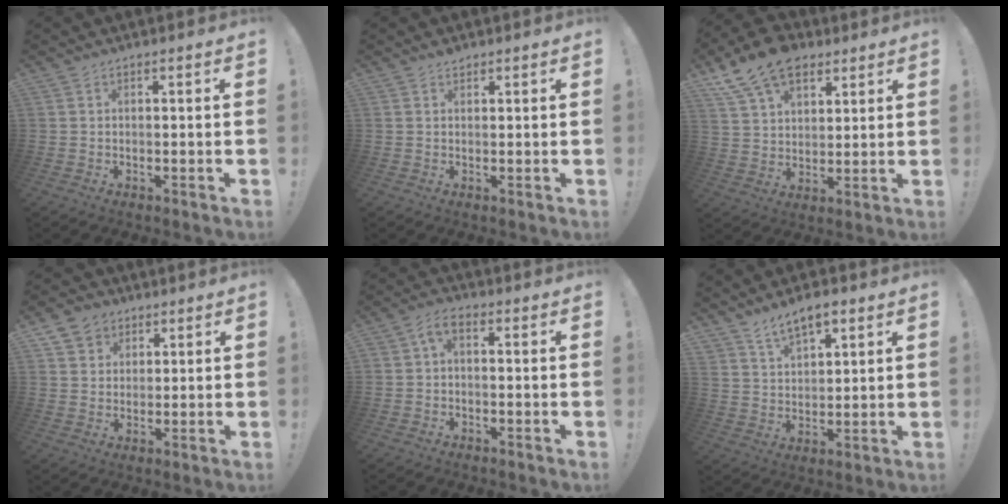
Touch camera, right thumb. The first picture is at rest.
{"total": 1.4, "force": [1.3, 0.5, 0.3], "torque": [0.003, -0.008, 0.023]}
{"total": 14.4, "force": [8.8, 9.2, 6.8], "torque": [-0.112, -0.047, 0.167]}
{"total": 6.4, "force": [3.5, 5.2, 1.3], "torque": [-0.012, -0.022, 0.068]}
{"total": 3.7, "force": [0.0, 2.1, 3.1], "torque": [-0.058, 0.006, 0.001]}
{"total": 8.2, "force": [5.9, 4.4, 3.7], "torque": [-0.060, -0.031, 0.112]}